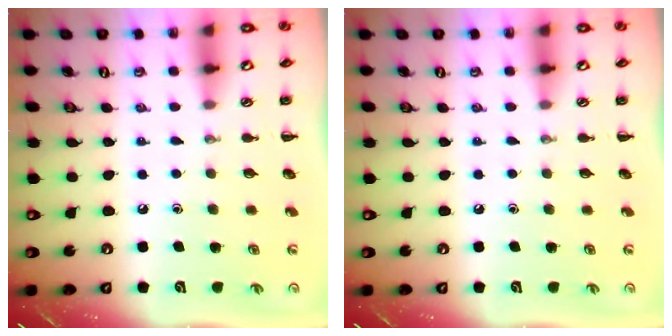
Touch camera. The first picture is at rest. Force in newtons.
{"total": 0.0}